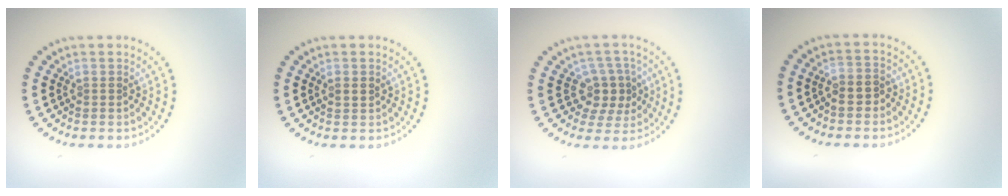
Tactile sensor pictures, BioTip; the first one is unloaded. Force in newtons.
{"total": 1.4, "press": 1.4, "slide": 0.1}
{"total": 3.0, "press": 2.5, "slide": 1.7}
{"total": 1.5, "press": 1.3, "slide": 0.7}